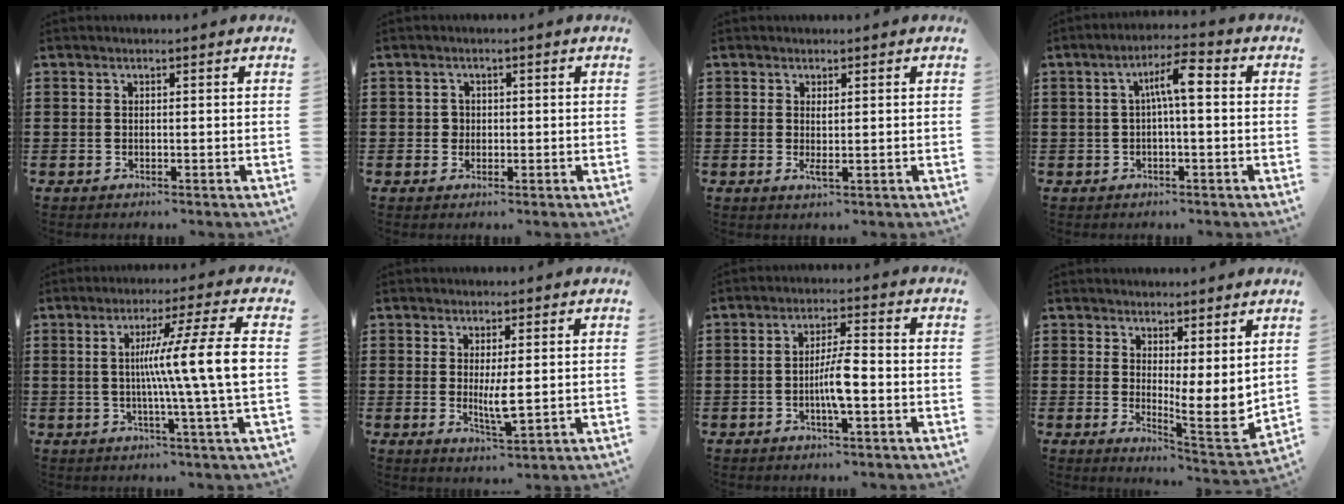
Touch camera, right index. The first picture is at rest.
{"total": 1.3, "force": [0.1, 1.3, 0.4], "torque": [-0.012, 0.006, 0.001]}
{"total": 1.4, "force": [0.4, 0.2, 1.3], "torque": [-0.026, -0.003, 0.007]}
{"total": 5.8, "force": [0.3, 1.2, 5.6], "torque": [-0.108, 0.014, 0.000]}
{"total": 12.2, "force": [0.2, -0.5, 12.2], "torque": [-0.217, -0.009, -0.009]}
{"total": 4.3, "force": [0.1, 0.9, 4.2], "torque": [-0.076, -0.009, -0.002]}
{"total": 5.0, "force": [-1.3, 0.7, 4.8], "torque": [-0.097, -0.003, -0.030]}
{"total": 5.6, "force": [3.4, 1.7, 4.1], "torque": [-0.064, -0.039, 0.065]}